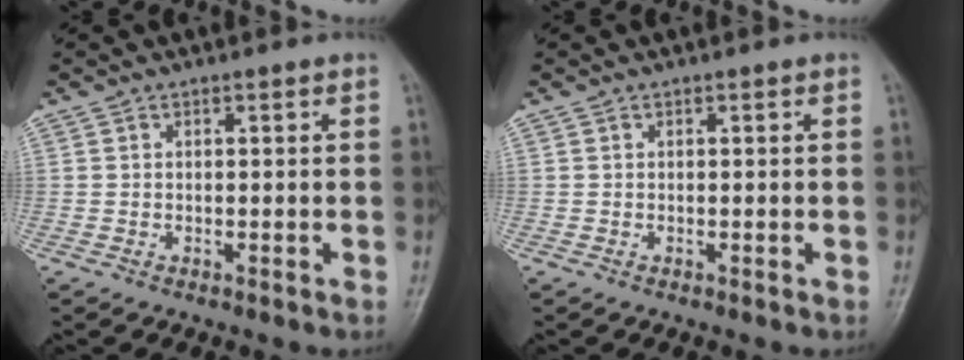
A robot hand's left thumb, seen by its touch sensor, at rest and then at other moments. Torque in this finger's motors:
{"motor_torque": [0.07, -0.05, -0.04, -0.19, 0.00]}